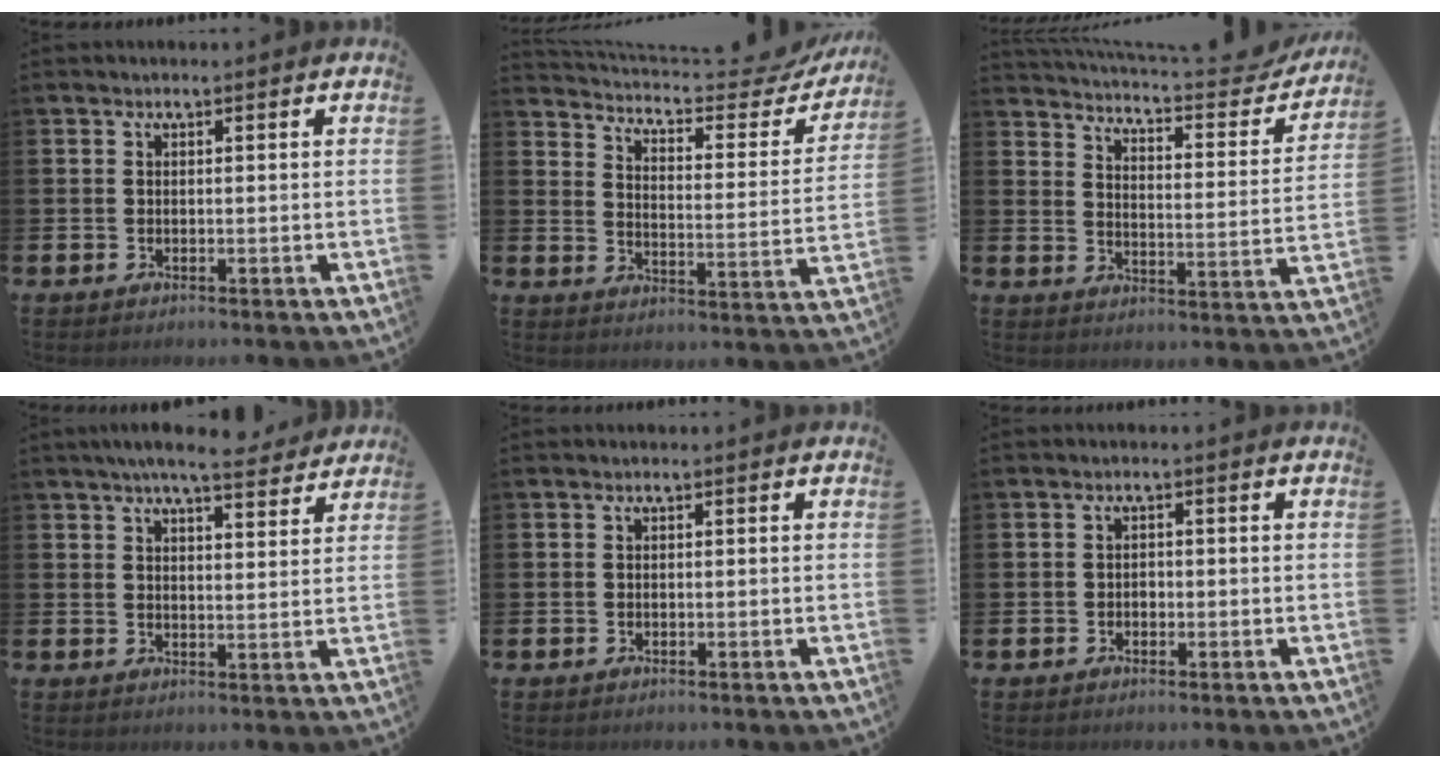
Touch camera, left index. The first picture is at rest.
{"total": 5.2, "force": [4.7, 1.1, 1.8], "torque": [-0.058, -0.040, 0.071]}
{"total": 5.1, "force": [5.0, 0.3, 1.1], "torque": [-0.037, -0.051, 0.076]}
{"total": 6.1, "force": [5.6, 0.7, 2.3], "torque": [-0.042, -0.024, 0.098]}
{"total": 0.0}
{"total": 0.9, "force": [-0.5, 0.7, 0.3], "torque": [-0.005, 0.002, -0.010]}